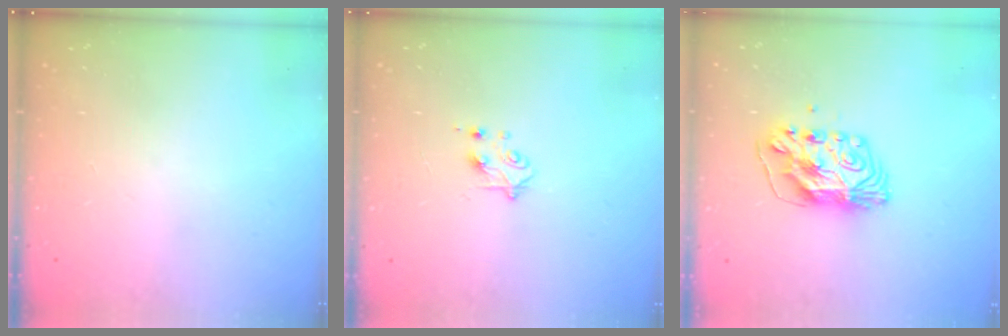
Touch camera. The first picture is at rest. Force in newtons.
{"total": 4.9, "press": 4.8, "slide": 0.7}
{"total": 9.6, "press": 9.6, "slide": 0.9}